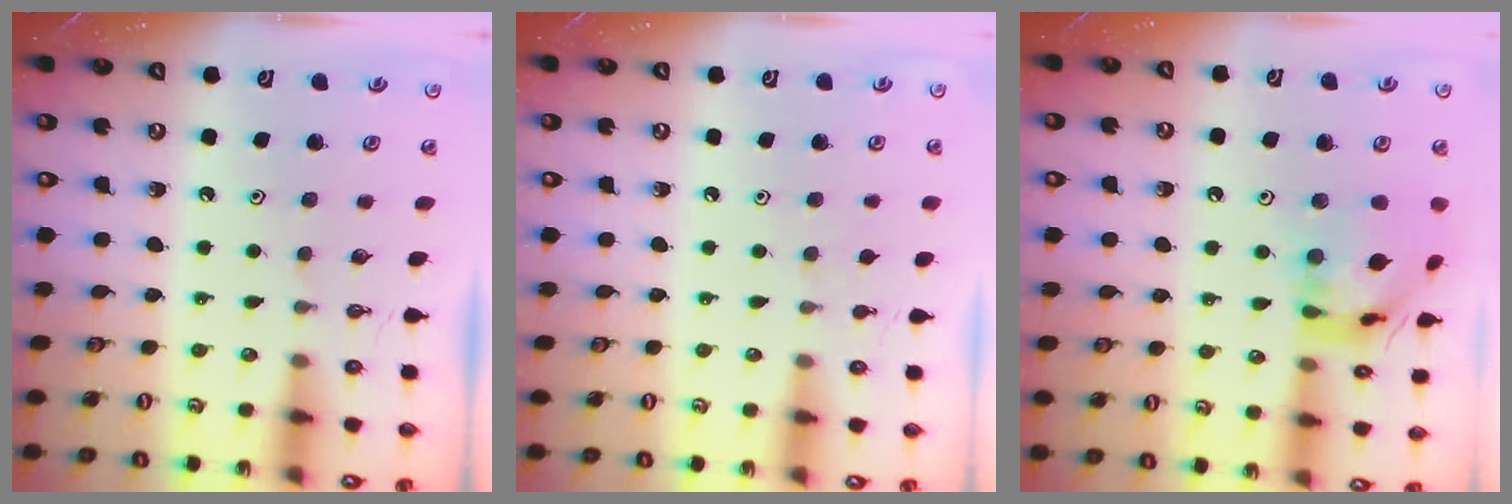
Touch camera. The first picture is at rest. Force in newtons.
{"total": 2.8, "press": 2.7, "slide": 0.5}
{"total": 15.6, "press": 15.6, "slide": 1.4}